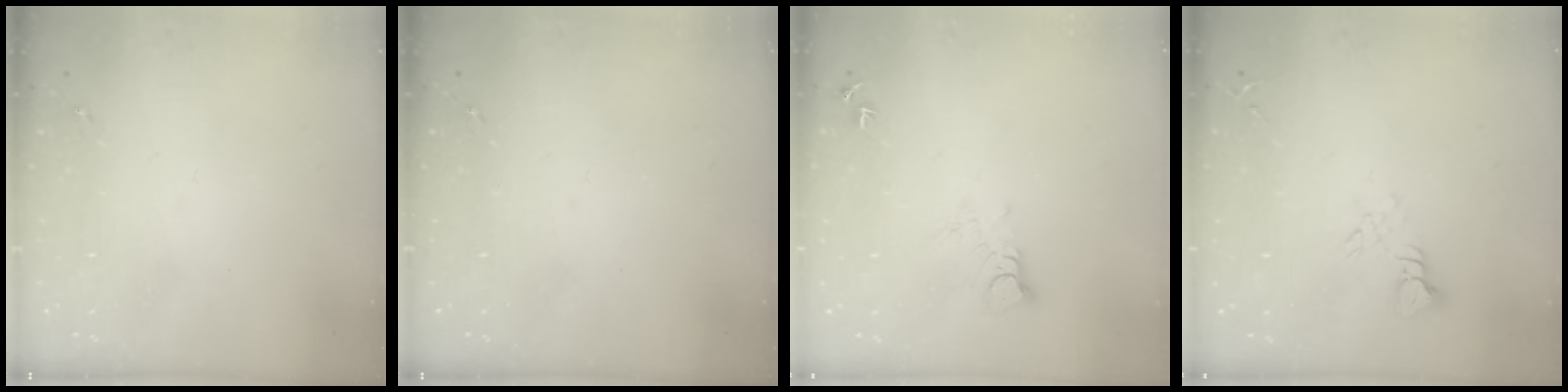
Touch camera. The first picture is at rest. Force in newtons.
{"total": 0.0}
{"total": 4.7, "press": 4.7, "slide": 0.3}
{"total": 3.9, "press": 3.9, "slide": 0.3}